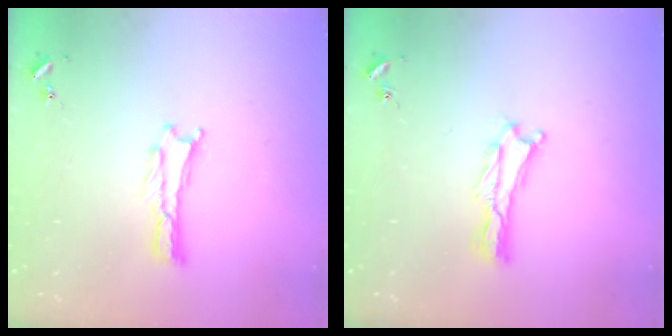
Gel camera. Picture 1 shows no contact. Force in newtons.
{"total": 0.6, "press": 0.5, "slide": 0.2}